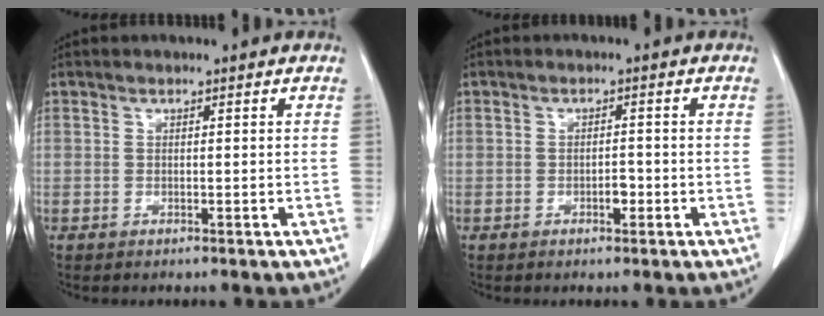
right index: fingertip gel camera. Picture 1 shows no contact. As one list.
[{"total": 1.7, "force": [-0.8, 0.8, 1.3], "torque": [-0.020, 0.002, -0.011]}]